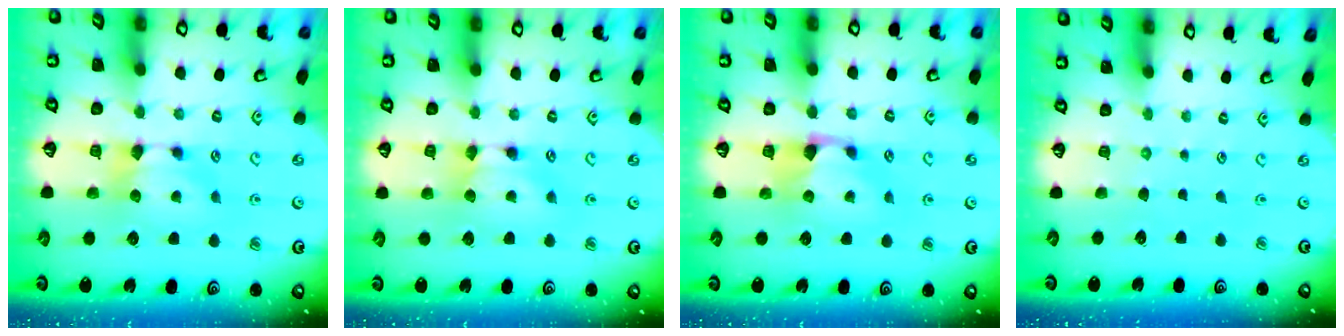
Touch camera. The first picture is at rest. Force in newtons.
{"total": 1.5, "press": 1.5, "slide": 0.2}
{"total": 1.1, "press": 0.1, "slide": 1.1}
{"total": 6.8, "press": 6.8, "slide": 0.3}